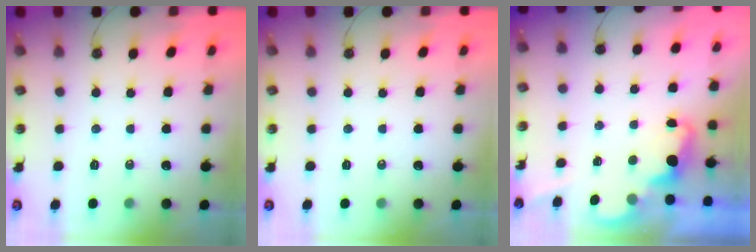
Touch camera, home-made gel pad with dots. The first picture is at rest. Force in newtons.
{"total": 0.0}
{"total": 2.4, "press": 2.4, "slide": 0.6}